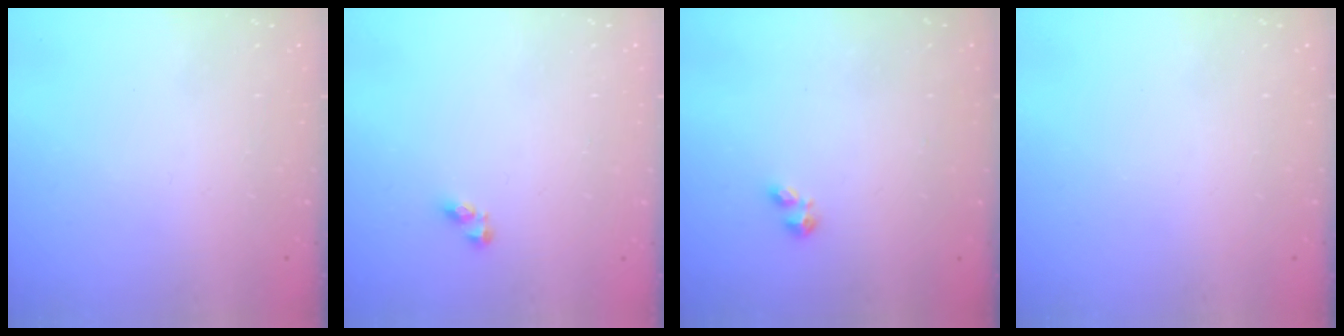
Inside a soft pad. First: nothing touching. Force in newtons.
{"total": 4.0, "press": 4.0, "slide": 0.2}
{"total": 1.0, "press": 0.9, "slide": 0.4}
{"total": 0.0}